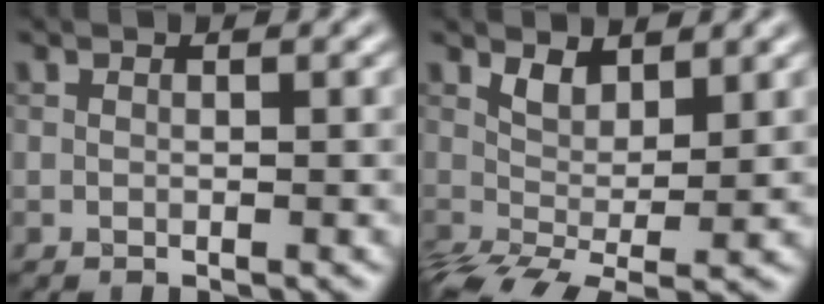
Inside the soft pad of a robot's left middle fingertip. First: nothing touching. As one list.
[{"total": 3.3, "force": [0.4, 1.5, 2.9], "torque": [-0.061, -0.007, 0.011]}]